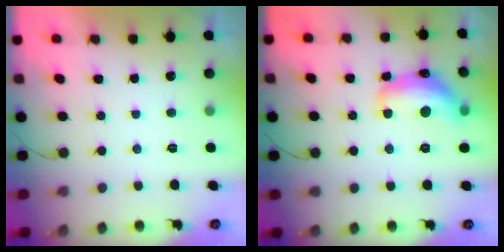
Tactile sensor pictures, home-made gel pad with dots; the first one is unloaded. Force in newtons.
{"total": 17.4, "press": 17.4, "slide": 1.1}